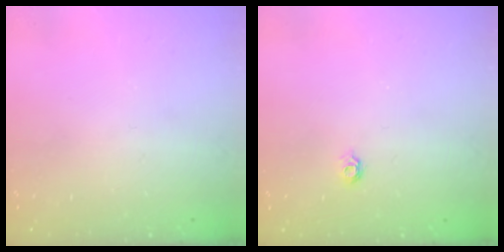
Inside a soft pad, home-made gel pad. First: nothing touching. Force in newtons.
{"total": 4.6, "press": 4.6, "slide": 0.7}